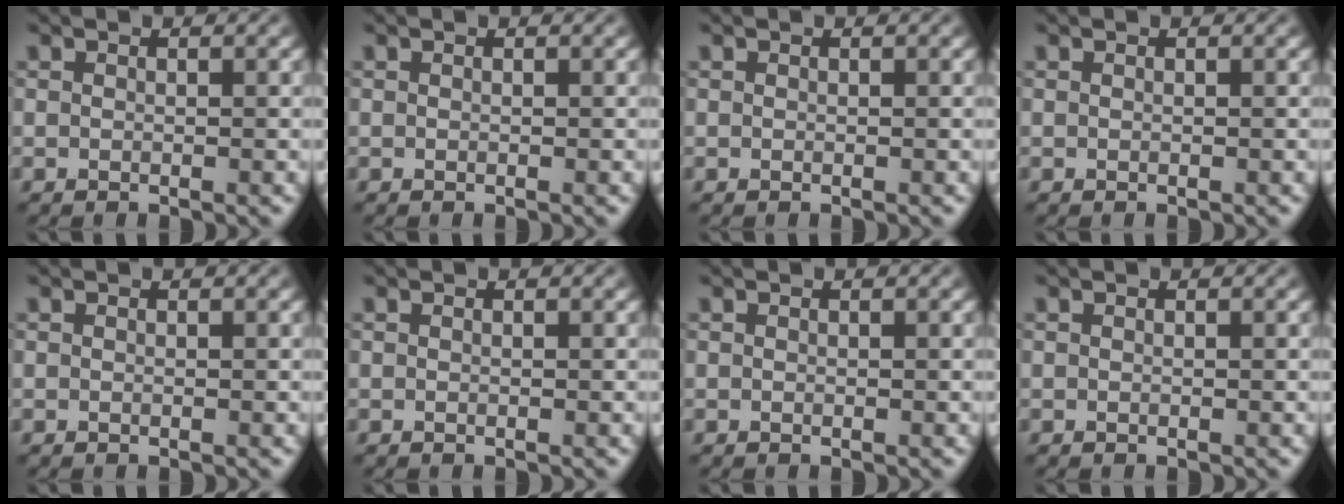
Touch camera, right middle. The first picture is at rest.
{"total": 0.0}
{"total": 0.0}
{"total": 0.0}
{"total": 0.0}
{"total": 0.0}
{"total": 0.0}
{"total": 0.0}